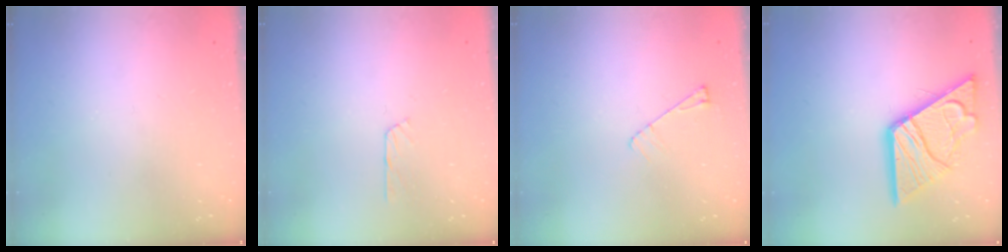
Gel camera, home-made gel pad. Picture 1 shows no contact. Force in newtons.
{"total": 2.7, "press": 2.7, "slide": 0.3}
{"total": 4.8, "press": 4.7, "slide": 0.8}
{"total": 17.6, "press": 17.5, "slide": 1.8}